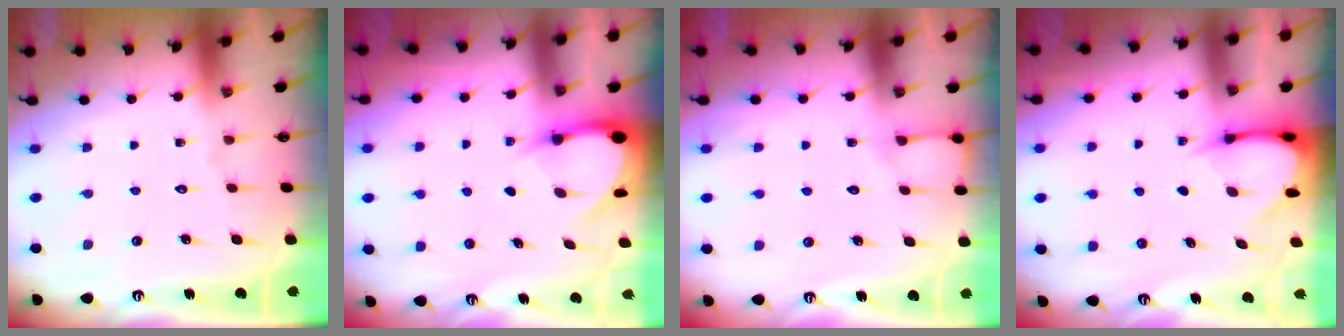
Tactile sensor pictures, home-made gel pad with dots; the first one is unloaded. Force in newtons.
{"total": 3.8, "press": 3.8, "slide": 0.2}
{"total": 3.1, "press": 3.1, "slide": 0.4}
{"total": 3.4, "press": 3.4, "slide": 0.3}